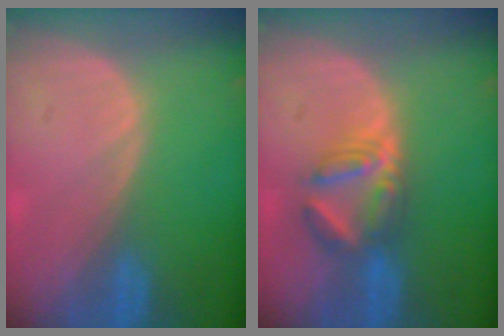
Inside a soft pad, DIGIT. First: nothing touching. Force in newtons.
{"total": 5.8, "press": 5.7, "slide": 1.2}